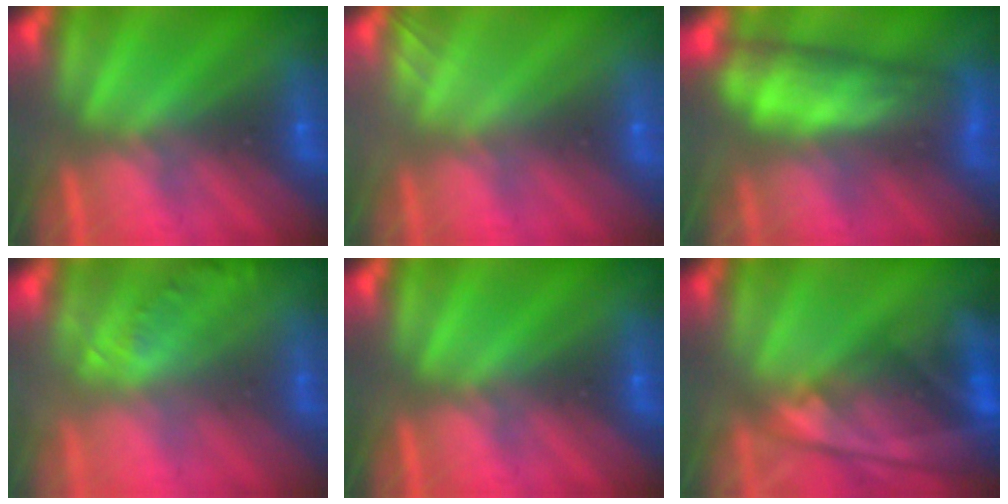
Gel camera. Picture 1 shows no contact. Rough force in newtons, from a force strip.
{"total": 2.1}
{"total": 5.7}
{"total": 1.8}
{"total": 0.0}
{"total": 9.3}